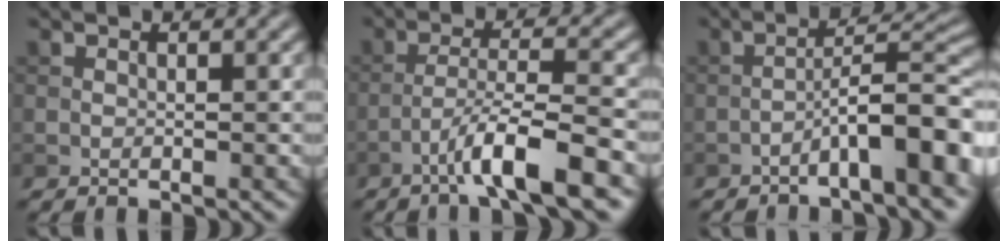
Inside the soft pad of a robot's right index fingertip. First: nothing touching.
{"total": 6.4, "force": [-3.8, 0.7, 5.1], "torque": [-0.082, 0.013, -0.067]}
{"total": 7.8, "force": [-3.6, 1.5, 6.7], "torque": [-0.097, 0.027, -0.063]}